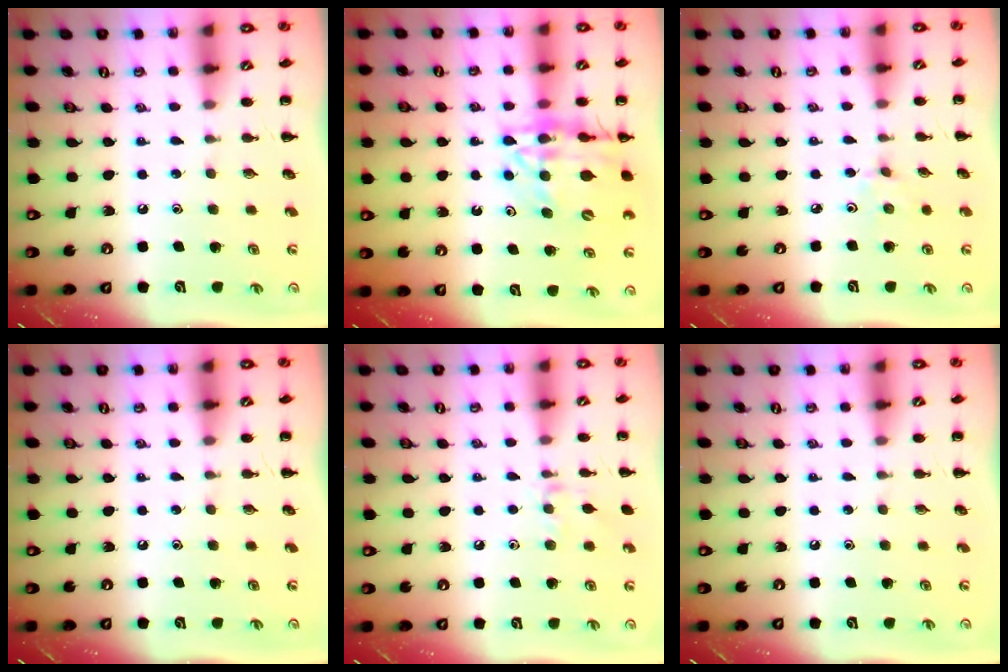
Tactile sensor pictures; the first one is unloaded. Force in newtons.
{"total": 18.3, "press": 17.9, "slide": 3.8}
{"total": 2.0, "press": 1.9, "slide": 0.7}
{"total": 0.0}
{"total": 7.2, "press": 7.1, "slide": 1.5}
{"total": 0.0}